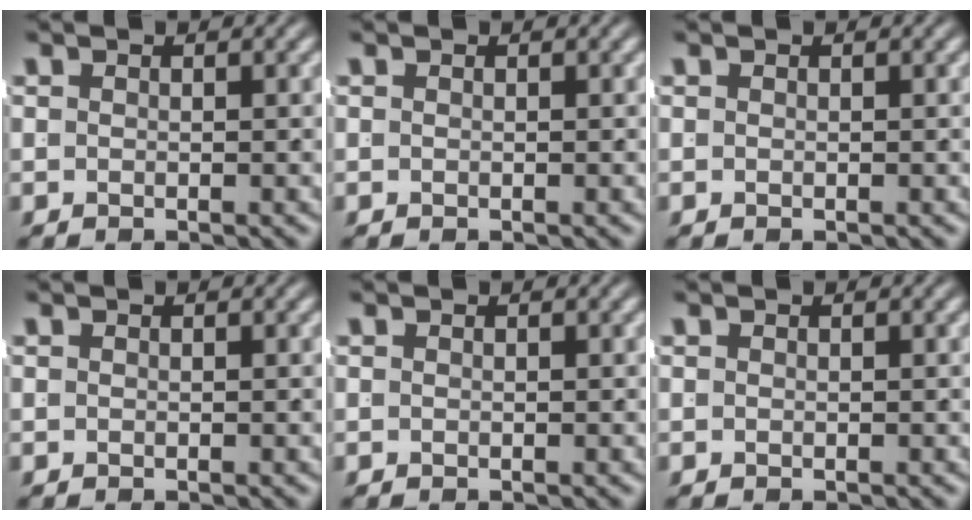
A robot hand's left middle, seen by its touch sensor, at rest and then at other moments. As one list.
[{"total": 0.0}, {"total": 0.0}, {"total": 0.0}, {"total": 0.0}, {"total": 0.0}]